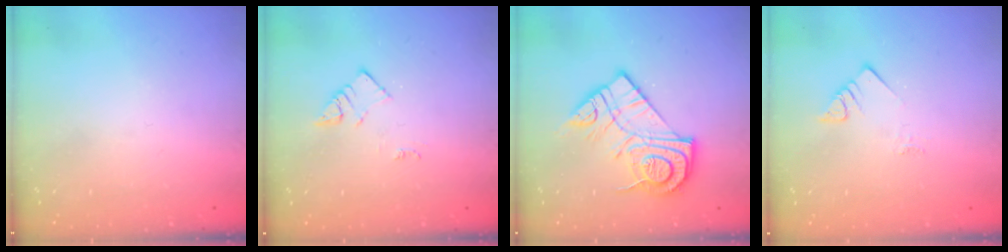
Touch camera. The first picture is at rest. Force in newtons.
{"total": 2.7, "press": 2.6, "slide": 0.4}
{"total": 16.1, "press": 16.1, "slide": 1.5}
{"total": 3.6, "press": 3.6, "slide": 0.5}